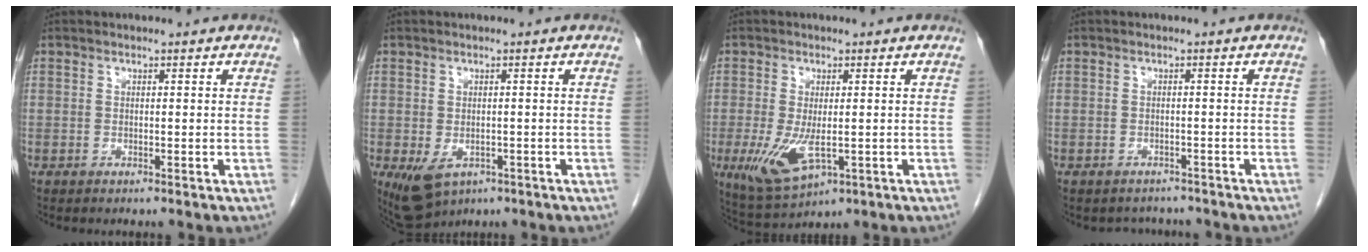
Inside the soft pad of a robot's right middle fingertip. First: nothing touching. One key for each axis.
{"total": 5.6, "fx": -2.5, "fy": 3.6, "fz": 3.6, "tx": -0.066, "ty": -0.008, "tz": -0.027}
{"total": 7.6, "fx": -1.8, "fy": 3.0, "fz": 6.8, "tx": -0.137, "ty": -0.023, "tz": -0.018}
{"total": 3.1, "fx": -2.8, "fy": 1.3, "fz": -0.2, "tx": -0.001, "ty": 0.004, "tz": -0.040}